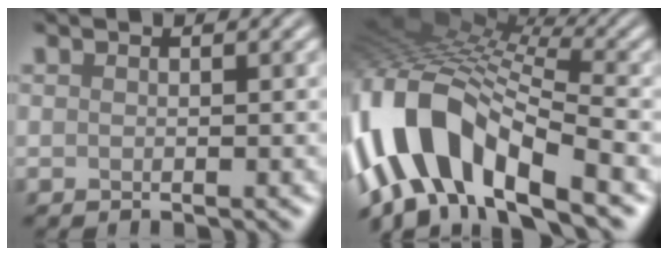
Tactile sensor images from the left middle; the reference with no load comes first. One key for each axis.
{"total": 12.4, "fx": -5.0, "fy": 6.3, "fz": 9.5, "tx": -0.169, "ty": 0.026, "tz": -0.108}